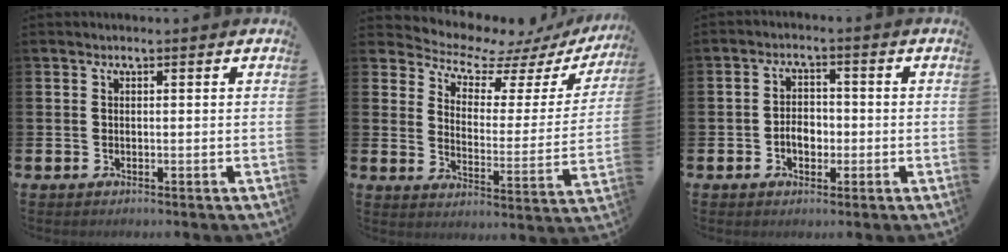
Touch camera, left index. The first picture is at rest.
{"total": 6.9, "force": [6.3, 2.3, 1.6], "torque": [-0.056, -0.053, 0.104]}
{"total": 3.2, "force": [-0.9, 2.2, 2.1], "torque": [-0.032, 0.000, -0.022]}